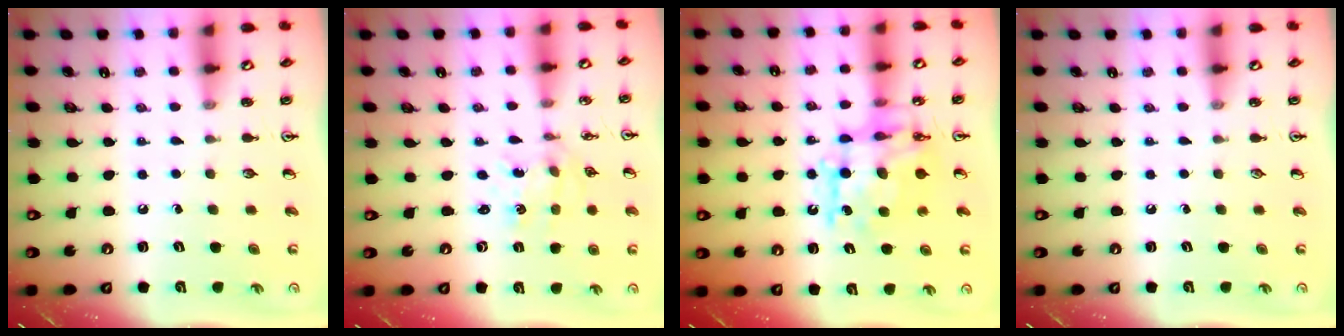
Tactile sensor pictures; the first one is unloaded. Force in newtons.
{"total": 0.9, "press": 0.9, "slide": 0.1}
{"total": 11.7, "press": 11.6, "slide": 0.5}
{"total": 0.0}